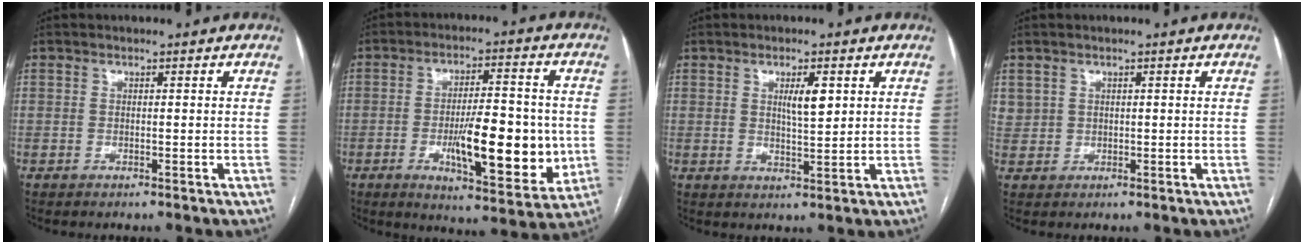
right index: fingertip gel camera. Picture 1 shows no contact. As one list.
[{"total": 15.0, "force": [-2.6, 4.3, 14.2], "torque": [-0.213, -0.004, -0.036]}, {"total": 3.9, "force": [1.4, 0.8, 3.6], "torque": [-0.060, -0.001, 0.025]}, {"total": 2.0, "force": [1.0, 1.6, 0.2], "torque": [0.006, 0.007, 0.018]}]